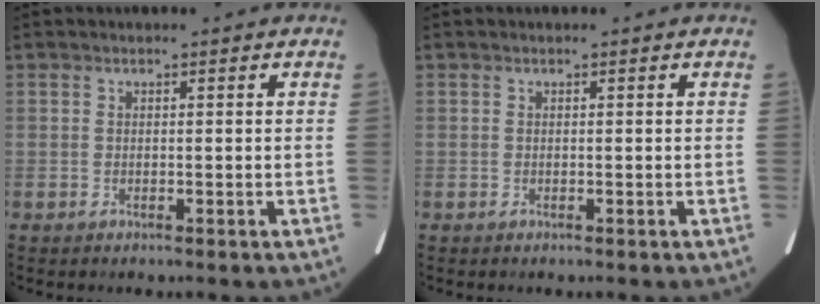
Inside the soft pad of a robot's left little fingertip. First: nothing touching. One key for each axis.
{"total": 0.0}